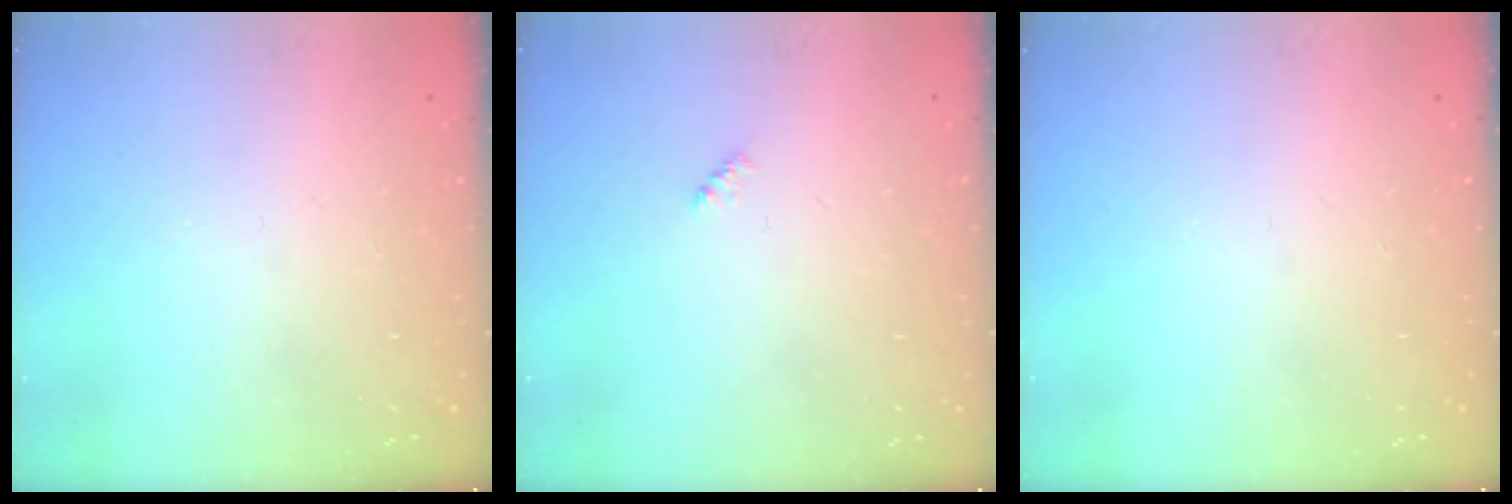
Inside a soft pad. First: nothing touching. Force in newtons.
{"total": 2.4, "press": 2.4, "slide": 0.5}
{"total": 0.0}